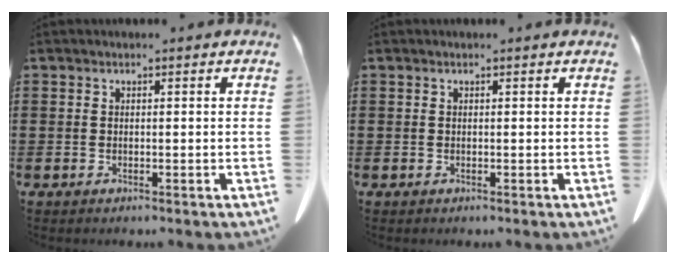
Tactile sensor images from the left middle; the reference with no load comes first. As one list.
[{"total": 0.0}]